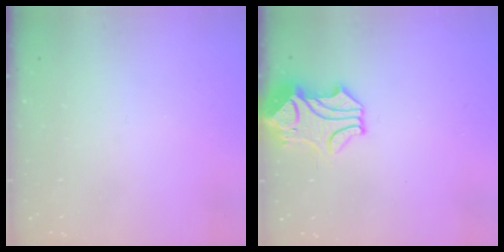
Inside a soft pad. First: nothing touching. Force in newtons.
{"total": 2.1, "press": 1.9, "slide": 1.0}